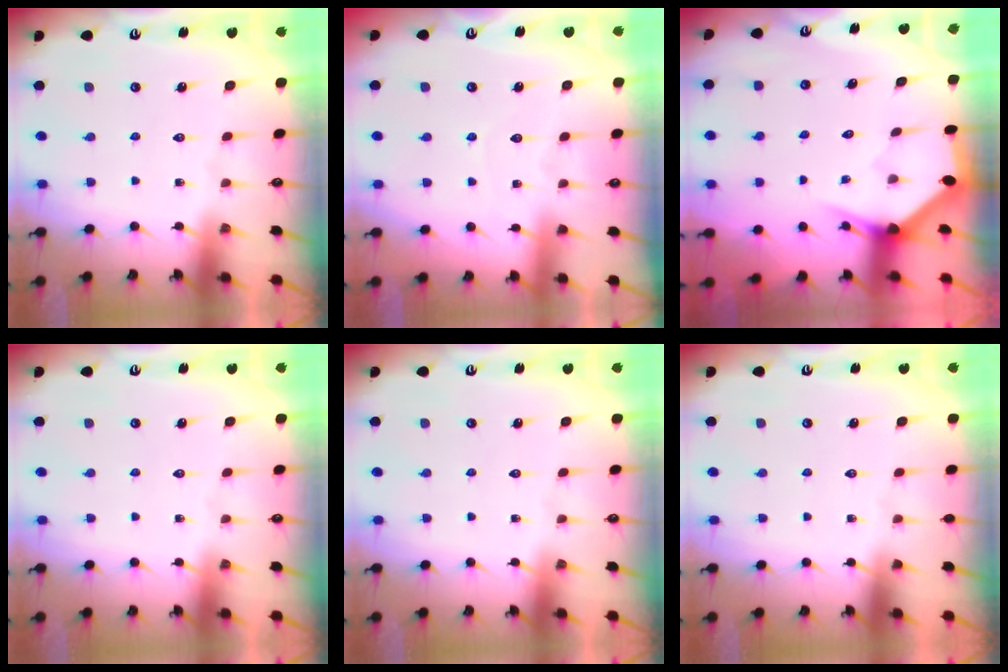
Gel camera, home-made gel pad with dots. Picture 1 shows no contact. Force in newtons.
{"total": 4.0, "press": 3.9, "slide": 0.4}
{"total": 3.0, "press": 3.0, "slide": 0.1}
{"total": 0.0}
{"total": 0.0}
{"total": 0.0}